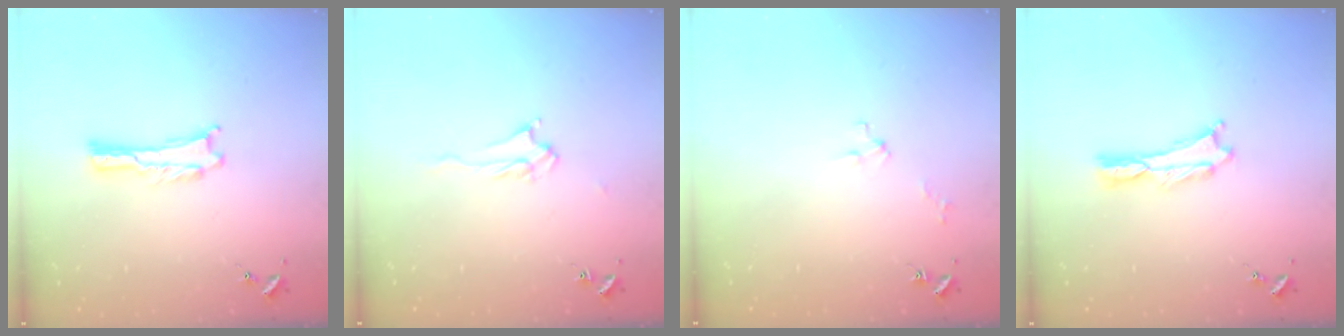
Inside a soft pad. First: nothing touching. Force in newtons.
{"total": 2.5, "press": 2.4, "slide": 0.4}
{"total": 2.0, "press": 2.0, "slide": 0.1}
{"total": 0.0}